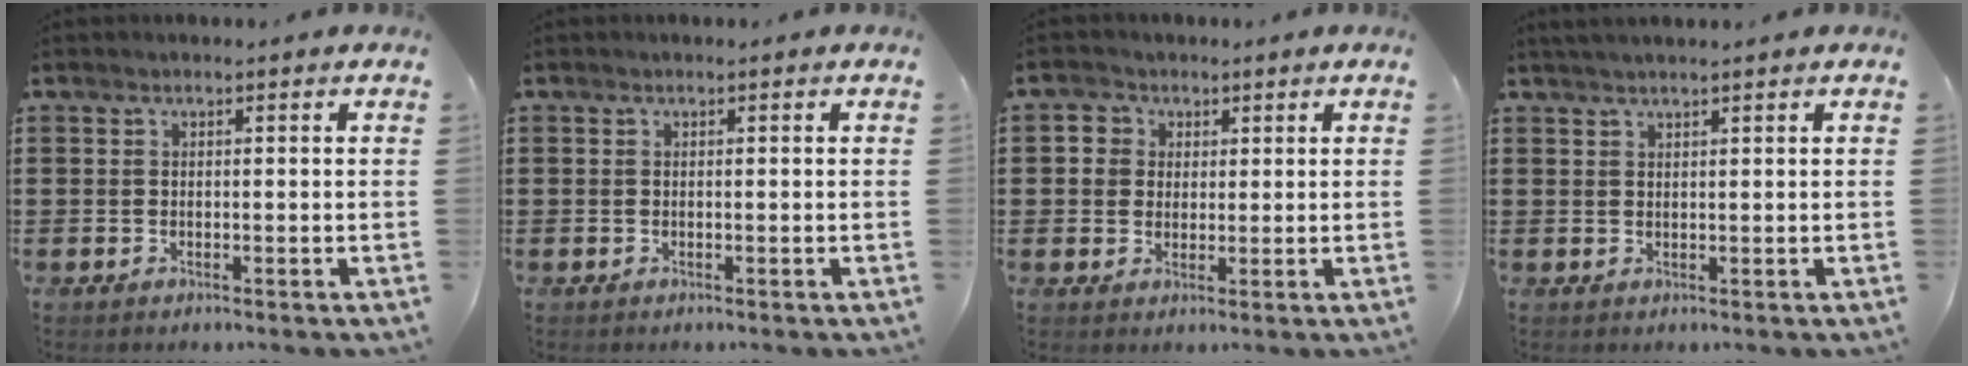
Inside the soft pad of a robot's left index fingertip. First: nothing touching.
{"total": 0.0}
{"total": 3.8, "force": [1.5, 3.5, 0.1], "torque": [-0.007, 0.007, 0.022]}
{"total": 1.3, "force": [1.2, -0.1, 0.5], "torque": [-0.011, -0.001, 0.023]}